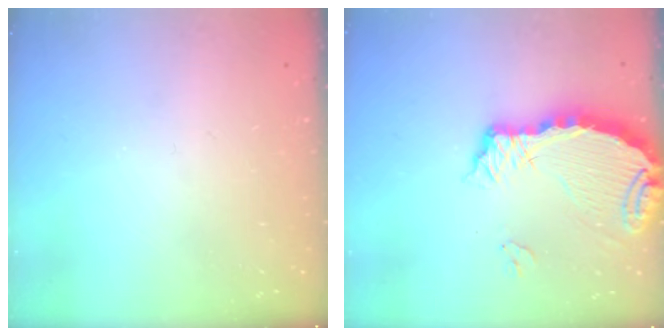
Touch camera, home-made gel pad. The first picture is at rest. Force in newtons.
{"total": 9.7, "press": 9.6, "slide": 1.2}